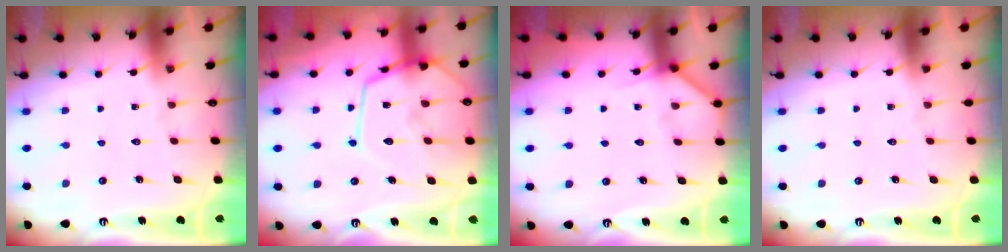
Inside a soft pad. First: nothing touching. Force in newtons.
{"total": 16.7, "press": 16.6, "slide": 1.4}
{"total": 4.5, "press": 4.5, "slide": 0.4}
{"total": 0.0}